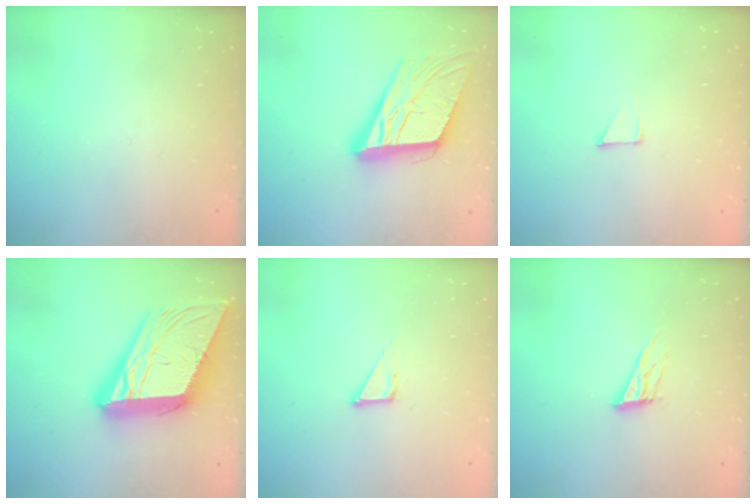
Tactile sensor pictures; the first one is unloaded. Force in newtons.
{"total": 18.5, "press": 18.2, "slide": 3.6}
{"total": 3.4, "press": 3.4, "slide": 0.3}
{"total": 27.2, "press": 26.9, "slide": 4.5}
{"total": 3.3, "press": 3.3, "slide": 0.2}
{"total": 9.3, "press": 9.0, "slide": 2.5}